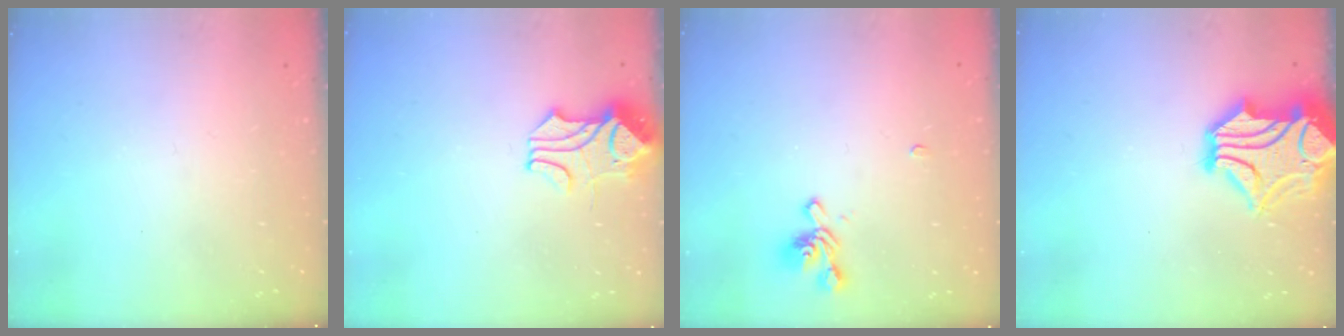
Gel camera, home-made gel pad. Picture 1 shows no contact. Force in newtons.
{"total": 2.2, "press": 1.9, "slide": 1.1}
{"total": 1.0, "press": 0.2, "slide": 1.0}
{"total": 5.3, "press": 5.0, "slide": 1.7}